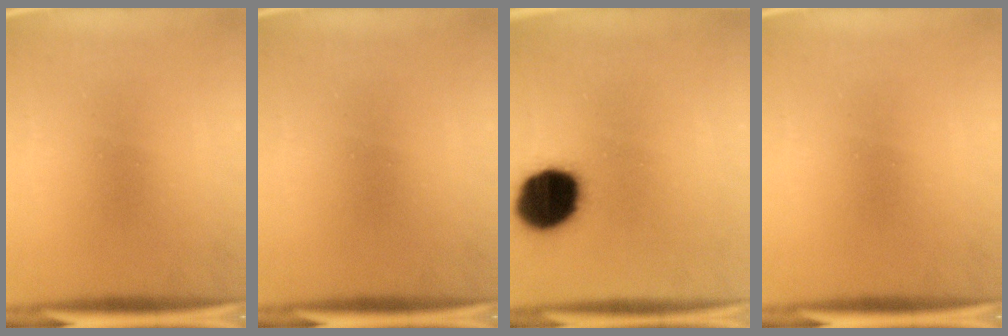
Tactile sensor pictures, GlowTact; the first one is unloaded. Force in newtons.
{"total": 0.0}
{"total": 17.9}
{"total": 0.0}